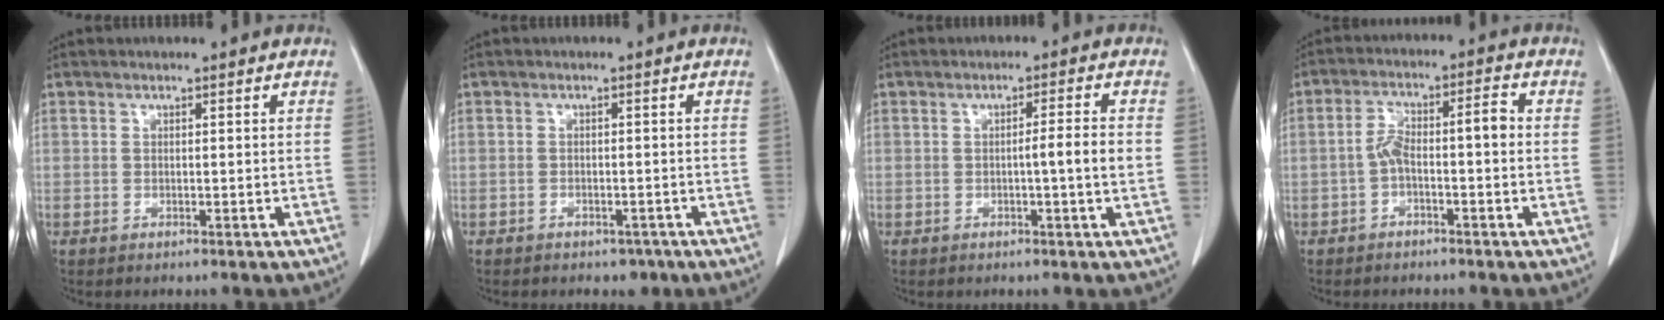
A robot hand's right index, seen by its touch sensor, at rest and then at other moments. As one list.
[{"total": 2.5, "force": [-1.8, 1.6, 0.6], "torque": [-0.004, 0.005, -0.018]}, {"total": 3.7, "force": [-0.5, -0.5, 3.6], "torque": [-0.054, 0.000, -0.009]}, {"total": 5.7, "force": [-1.0, 1.5, 5.4], "torque": [-0.101, 0.034, -0.015]}]